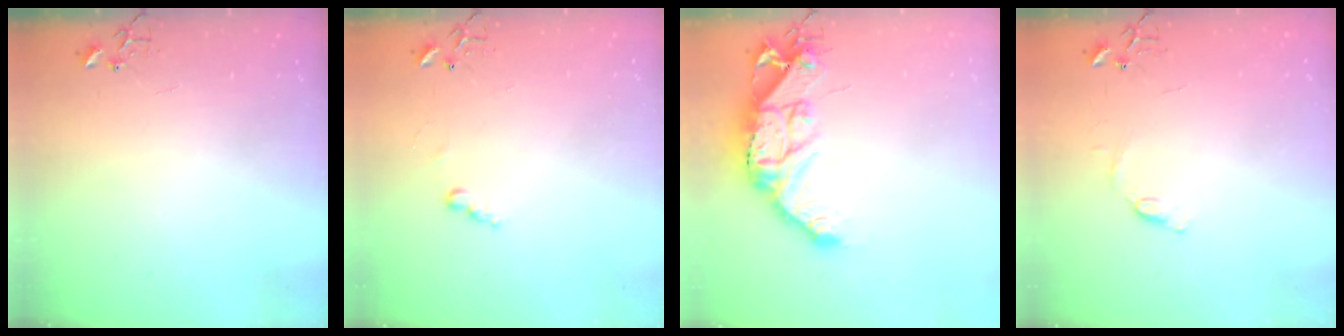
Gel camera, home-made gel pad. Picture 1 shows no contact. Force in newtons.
{"total": 5.0, "press": 5.0, "slide": 0.5}
{"total": 16.7, "press": 16.6, "slide": 1.4}
{"total": 7.3, "press": 7.3, "slide": 0.7}